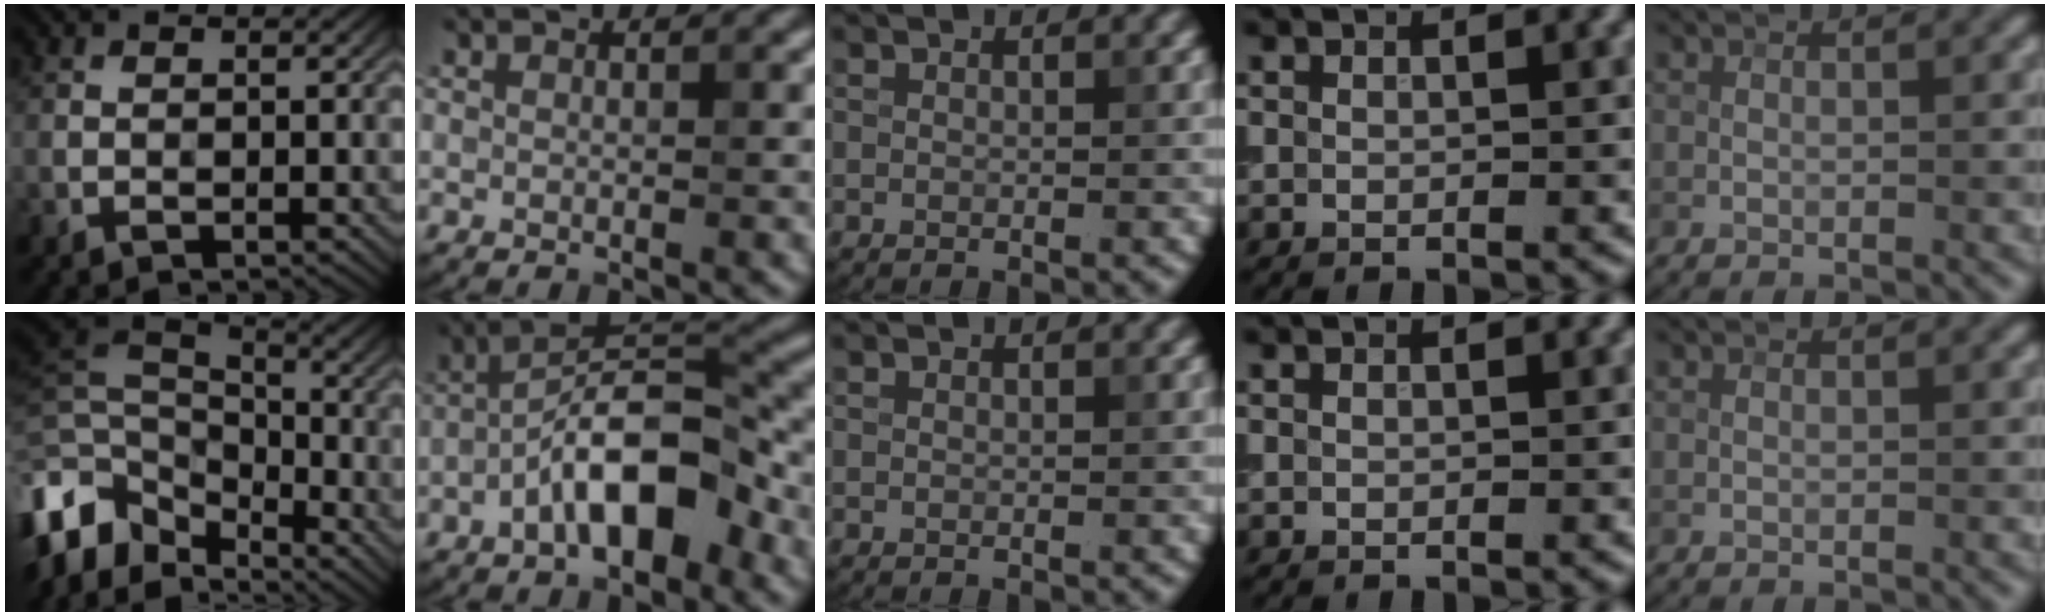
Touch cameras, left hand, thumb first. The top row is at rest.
{"thumb": {"total": 11.3, "force": [-4.2, 7.9, 6.9], "torque": [-0.210, -0.003, -0.074]}, "index": {"total": 7.9, "force": [-3.3, 2.9, 6.6], "torque": [-0.108, 0.023, -0.061]}}